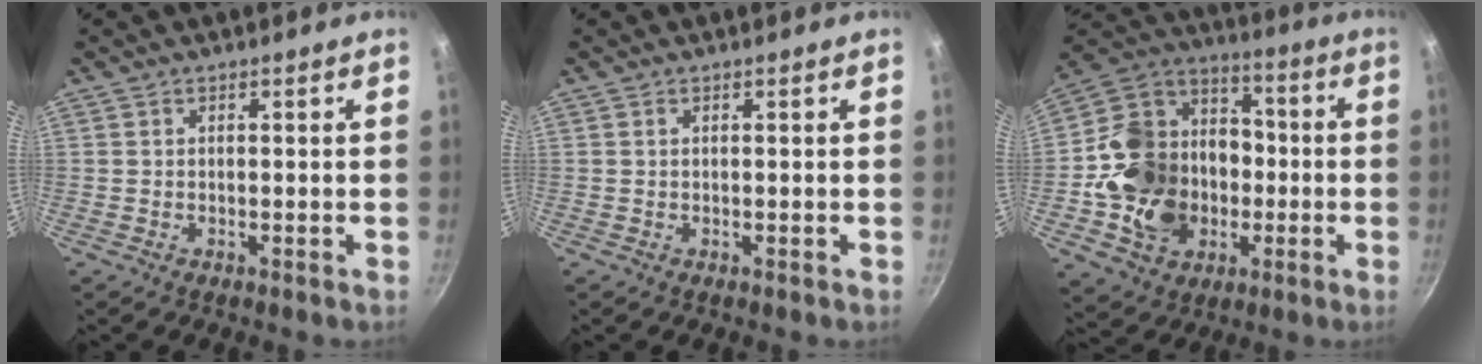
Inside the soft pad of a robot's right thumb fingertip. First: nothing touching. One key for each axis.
{"total": 0.0}
{"total": 21.6, "fx": -4.0, "fy": 17.0, "fz": 12.6, "tx": -0.187, "ty": 0.037, "tz": -0.063}